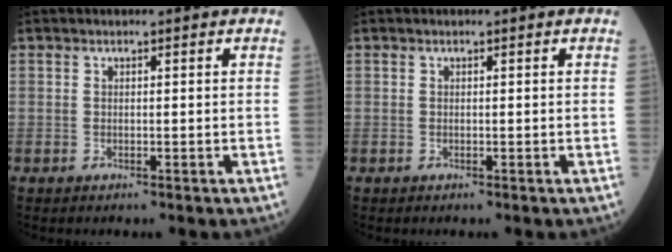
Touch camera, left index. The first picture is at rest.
{"total": 0.0}